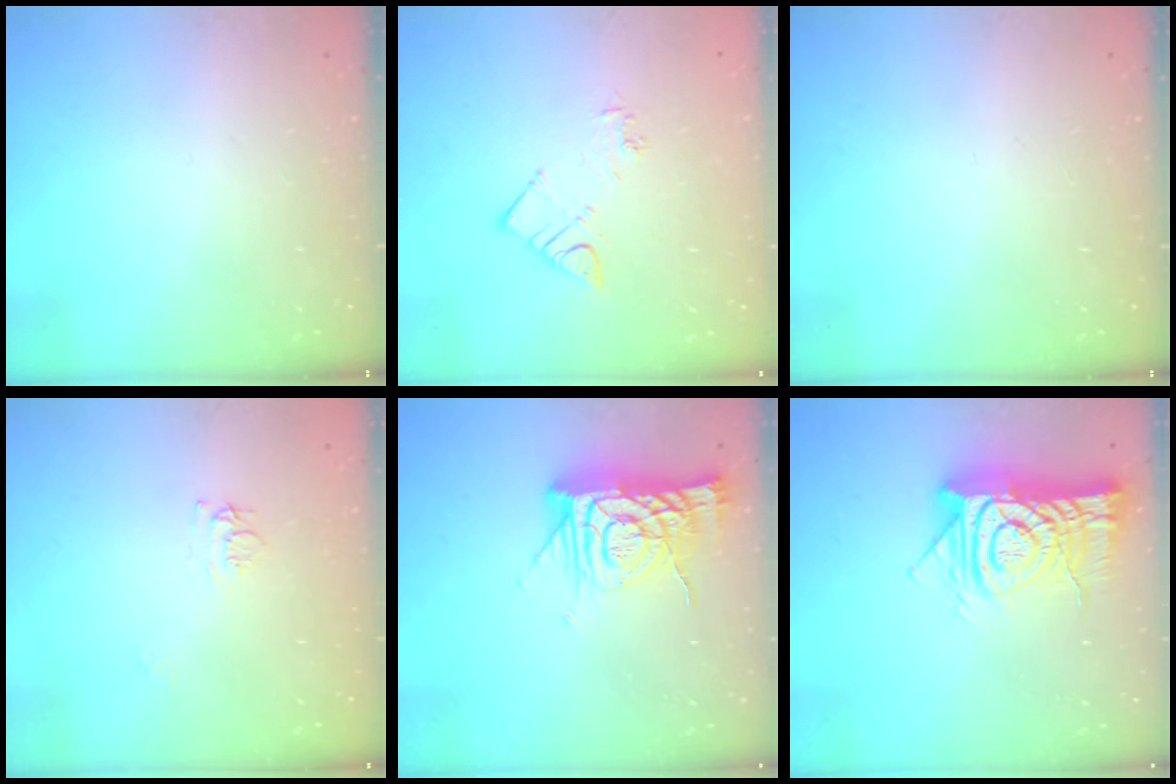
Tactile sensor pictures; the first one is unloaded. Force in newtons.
{"total": 7.3, "press": 7.2, "slide": 0.7}
{"total": 0.0}
{"total": 6.2, "press": 6.2, "slide": 0.6}
{"total": 12.7, "press": 12.7, "slide": 1.2}
{"total": 16.8, "press": 16.8, "slide": 1.7}